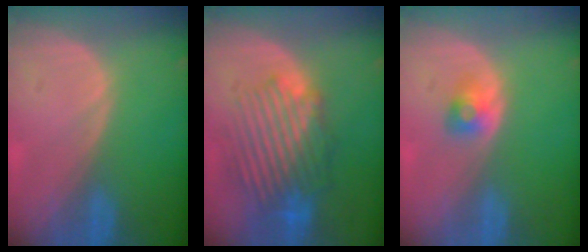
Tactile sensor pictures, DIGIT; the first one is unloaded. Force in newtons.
{"total": 9.7, "press": 9.0, "slide": 3.6}
{"total": 2.5, "press": 2.3, "slide": 0.9}